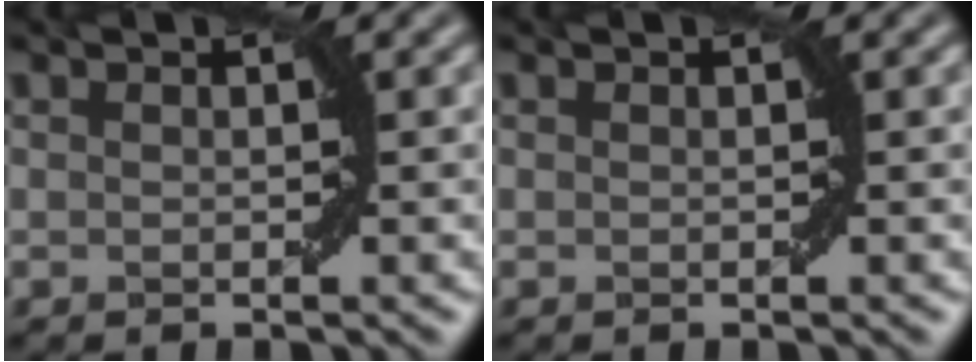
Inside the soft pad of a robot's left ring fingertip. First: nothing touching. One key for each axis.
{"total": 0.0}